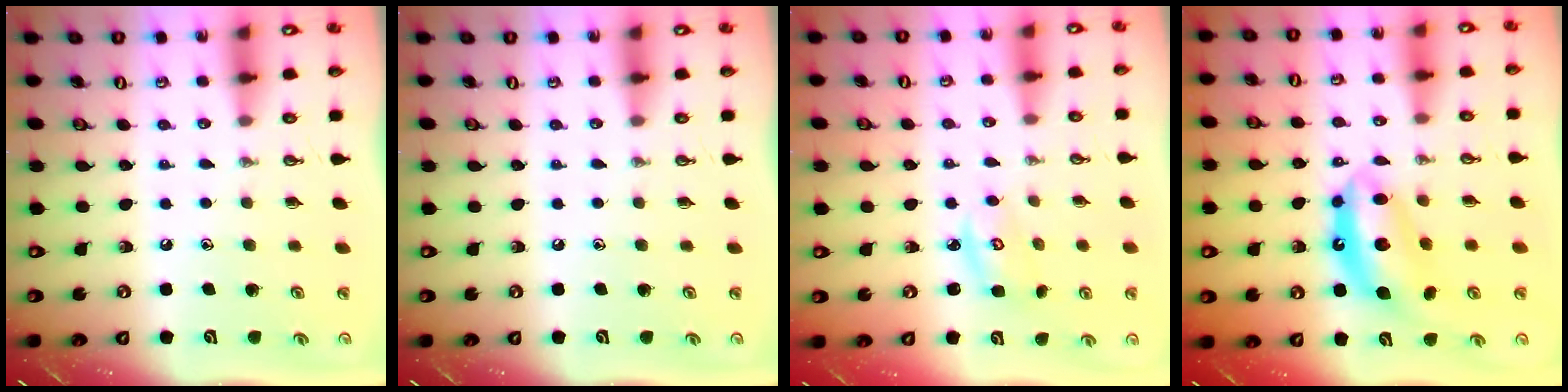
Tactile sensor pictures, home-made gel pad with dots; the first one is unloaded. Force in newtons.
{"total": 0.0}
{"total": 3.6, "press": 3.6, "slide": 0.3}
{"total": 12.1, "press": 12.0, "slide": 1.0}